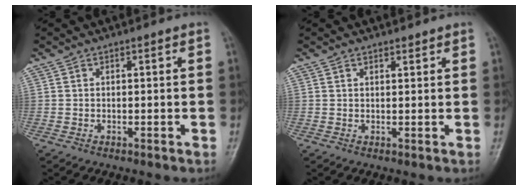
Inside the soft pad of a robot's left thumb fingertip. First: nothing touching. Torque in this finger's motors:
{"motor_torque": [-0.14, 0.05, -0.13, -0.11, -0.02]}